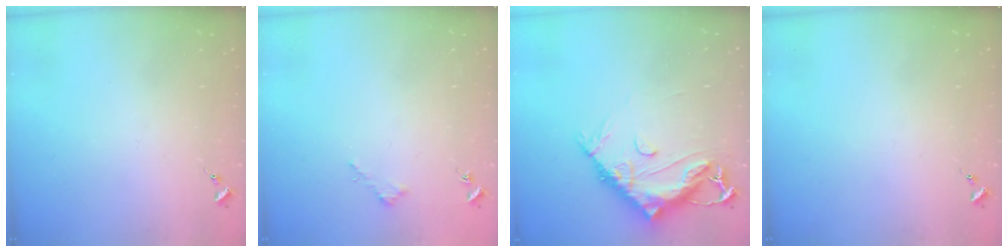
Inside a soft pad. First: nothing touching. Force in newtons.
{"total": 1.9, "press": 1.9, "slide": 0.2}
{"total": 14.1, "press": 14.0, "slide": 1.4}
{"total": 0.0}